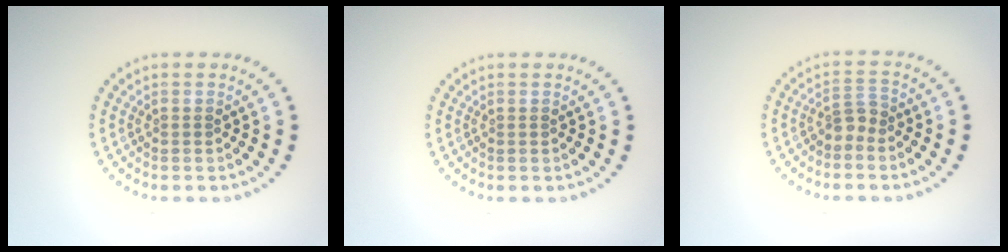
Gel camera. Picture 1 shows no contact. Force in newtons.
{"total": 0.0}
{"total": 1.8, "press": 1.4, "slide": 1.2}